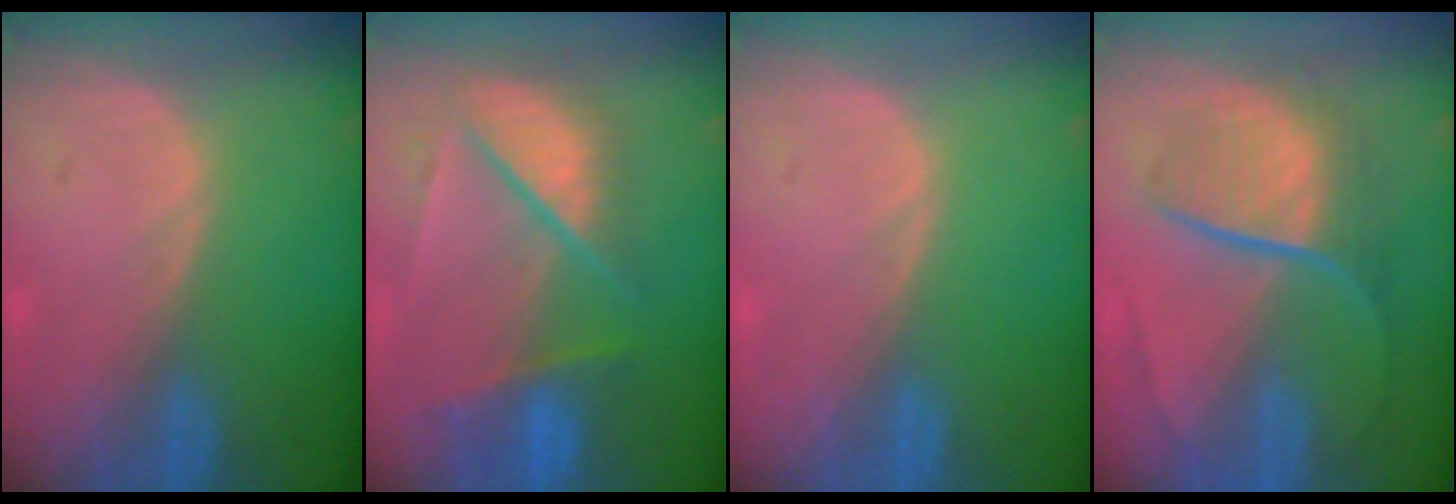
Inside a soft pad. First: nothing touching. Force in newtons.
{"total": 9.3, "press": 8.1, "slide": 4.5}
{"total": 0.0}
{"total": 9.1, "press": 7.6, "slide": 5.1}